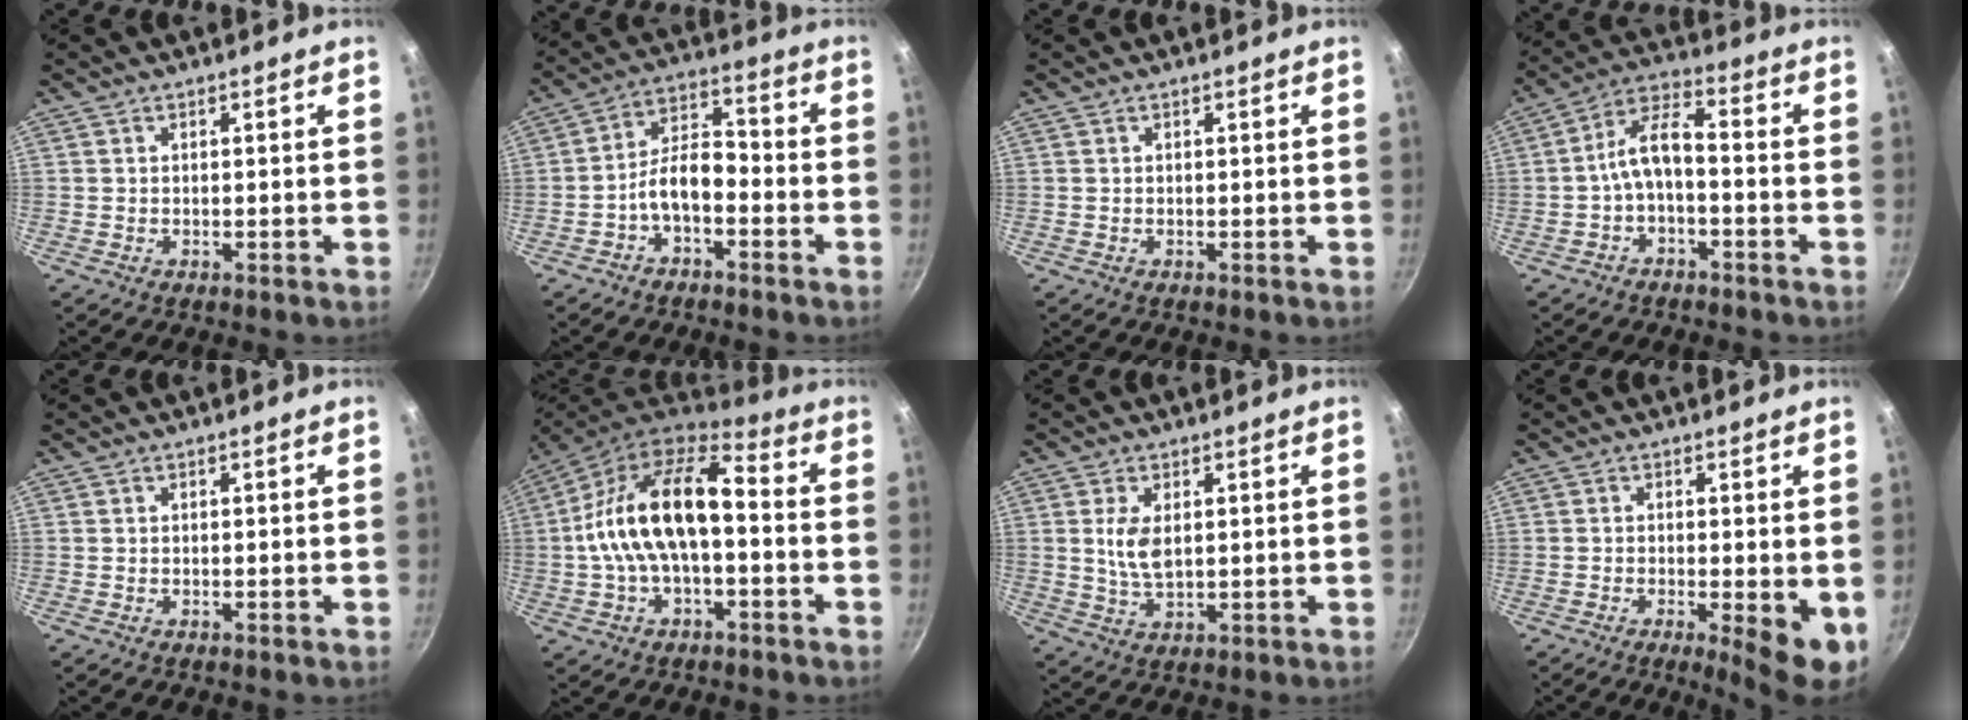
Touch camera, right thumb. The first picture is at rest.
{"total": 7.7, "force": [-3.4, 4.0, 5.6], "torque": [-0.088, 0.052, -0.068]}
{"total": 0.0}
{"total": 7.6, "force": [-2.3, 3.4, 6.4], "torque": [-0.123, 0.045, -0.049]}
{"total": 0.0}
{"total": 18.8, "force": [-0.9, 9.8, 16.0], "torque": [-0.277, 0.047, -0.030]}
{"total": 5.6, "force": [1.2, 2.9, 4.6], "torque": [-0.088, -0.012, 0.024]}
{"total": 7.0, "force": [-1.3, 1.8, 6.6], "torque": [-0.085, -0.011, -0.014]}